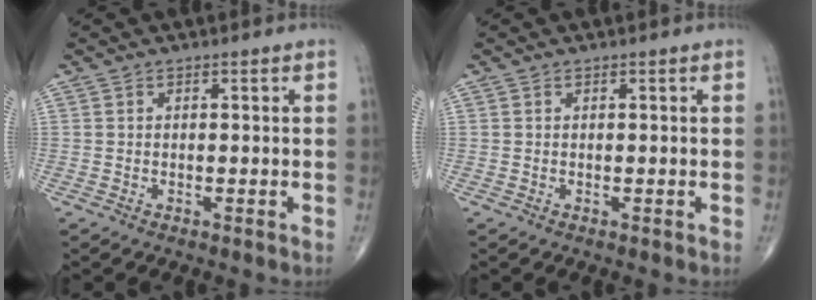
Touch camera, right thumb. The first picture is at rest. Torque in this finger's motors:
{"motor_torque": [0.12, 0.09, 0.04, 0.03, 0.00]}